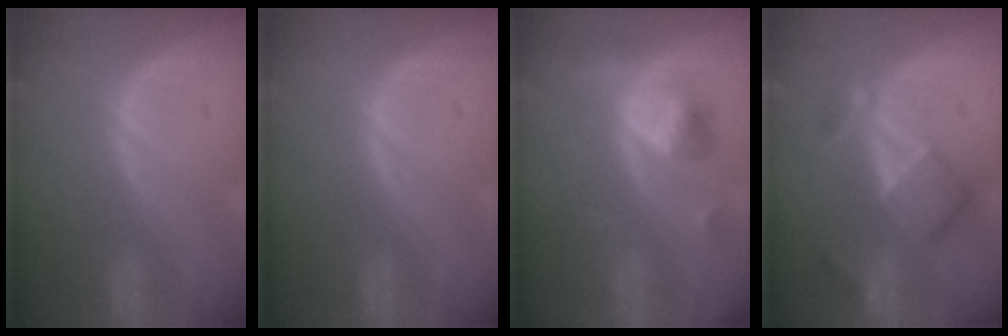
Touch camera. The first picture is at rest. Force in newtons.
{"total": 0.0}
{"total": 5.7, "press": 5.2, "slide": 2.4}
{"total": 7.4, "press": 6.4, "slide": 3.7}